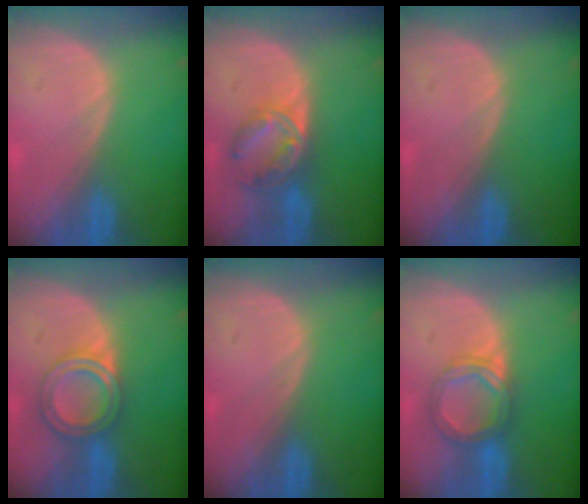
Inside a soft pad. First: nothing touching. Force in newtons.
{"total": 7.0, "press": 6.0, "slide": 3.6}
{"total": 0.0}
{"total": 5.9, "press": 5.4, "slide": 2.5}
{"total": 0.0}
{"total": 5.3, "press": 5.3, "slide": 0.2}